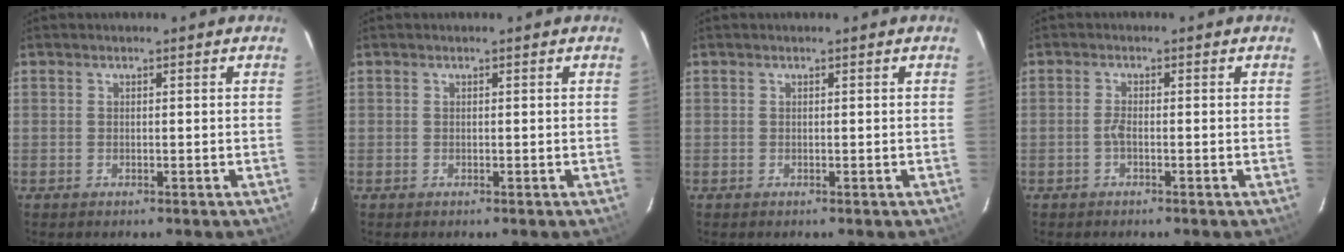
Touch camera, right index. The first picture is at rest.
{"total": 0.0}
{"total": 0.0}
{"total": 1.3, "force": [-0.6, 0.4, 1.1], "torque": [-0.026, 0.003, -0.014]}